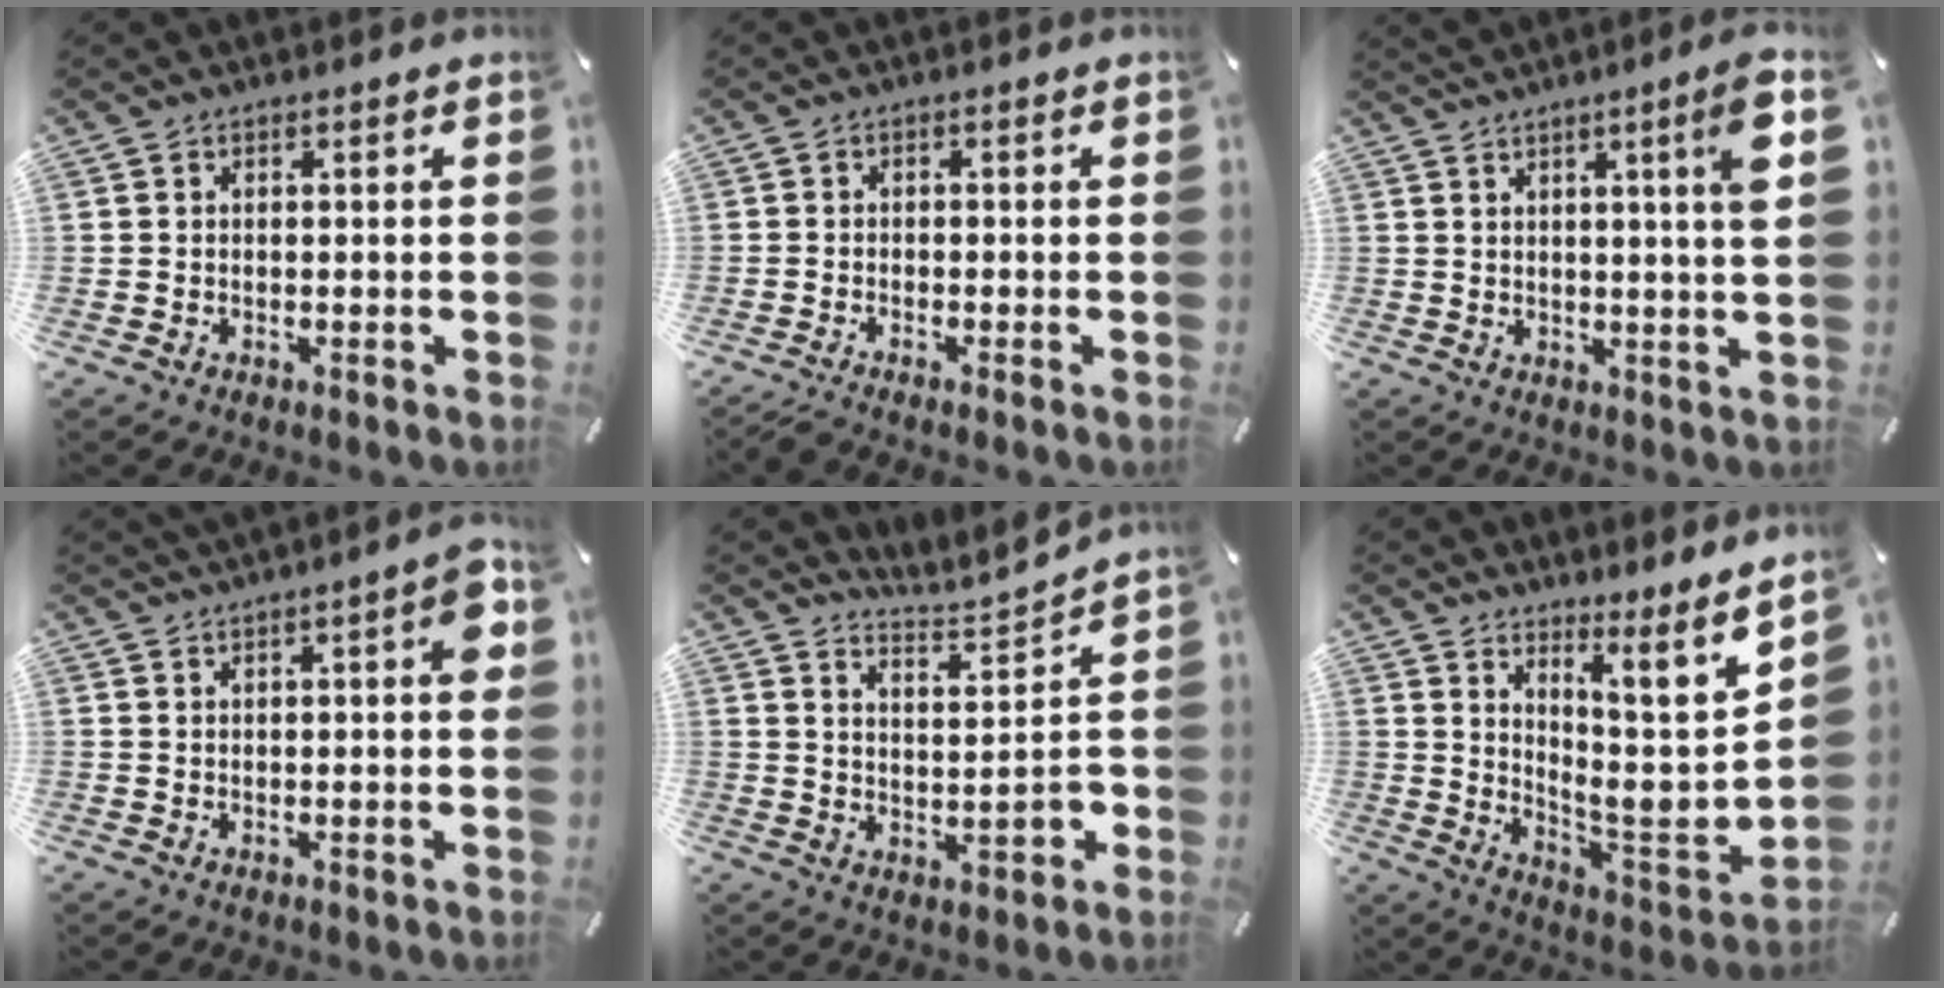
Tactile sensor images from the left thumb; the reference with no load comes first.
{"total": 2.0, "force": [-1.5, 0.0, 1.3], "torque": [-0.021, 0.004, -0.028]}
{"total": 8.5, "force": [3.6, -0.3, 7.7], "torque": [-0.123, -0.015, 0.055]}
{"total": 5.6, "force": [2.2, 1.3, 5.0], "torque": [-0.072, -0.002, 0.033]}
{"total": 5.4, "force": [3.5, 2.5, 3.2], "torque": [-0.043, -0.050, 0.058]}
{"total": 12.3, "force": [7.2, 1.7, 9.8], "torque": [-0.131, -0.109, 0.110]}